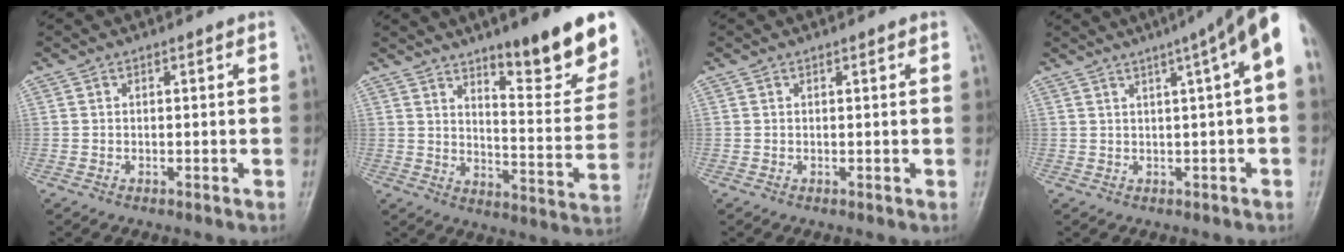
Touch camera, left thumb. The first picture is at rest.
{"total": 17.9, "force": [11.7, 4.2, 12.8], "torque": [-0.127, -0.080, 0.171]}
{"total": 0.7, "force": [0.3, 0.2, 0.6], "torque": [-0.009, 0.001, 0.003]}
{"total": 11.4, "force": [4.0, 1.6, 10.6], "torque": [-0.138, 0.028, 0.045]}